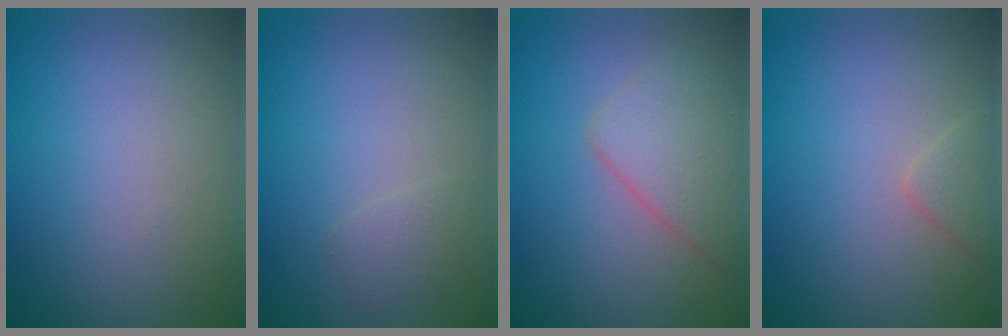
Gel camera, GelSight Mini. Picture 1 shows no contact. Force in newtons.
{"total": 1.1, "press": 1.1, "slide": 0.1}
{"total": 3.6, "press": 3.6, "slide": 0.3}
{"total": 1.4, "press": 1.4, "slide": 0.1}